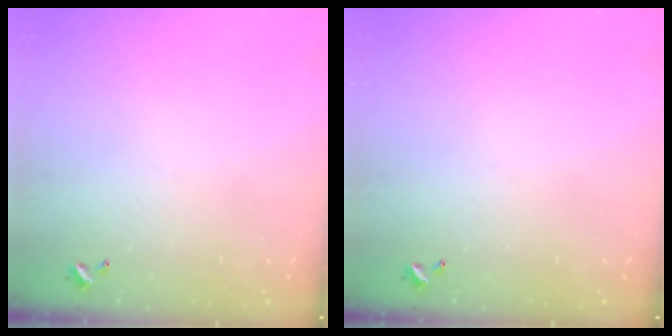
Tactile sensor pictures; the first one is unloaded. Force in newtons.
{"total": 0.0}